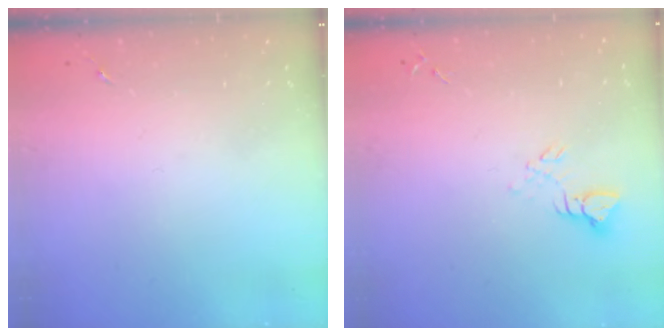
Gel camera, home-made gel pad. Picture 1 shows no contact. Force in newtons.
{"total": 3.9, "press": 3.9, "slide": 0.3}